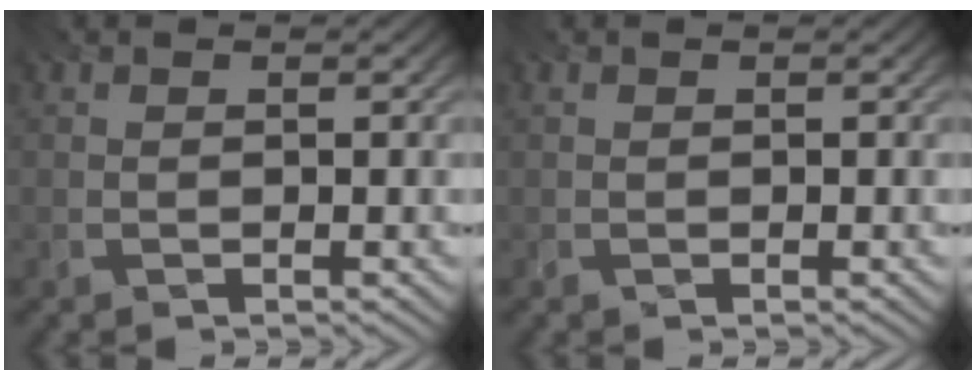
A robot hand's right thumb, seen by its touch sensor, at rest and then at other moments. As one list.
[{"total": 0.0}]